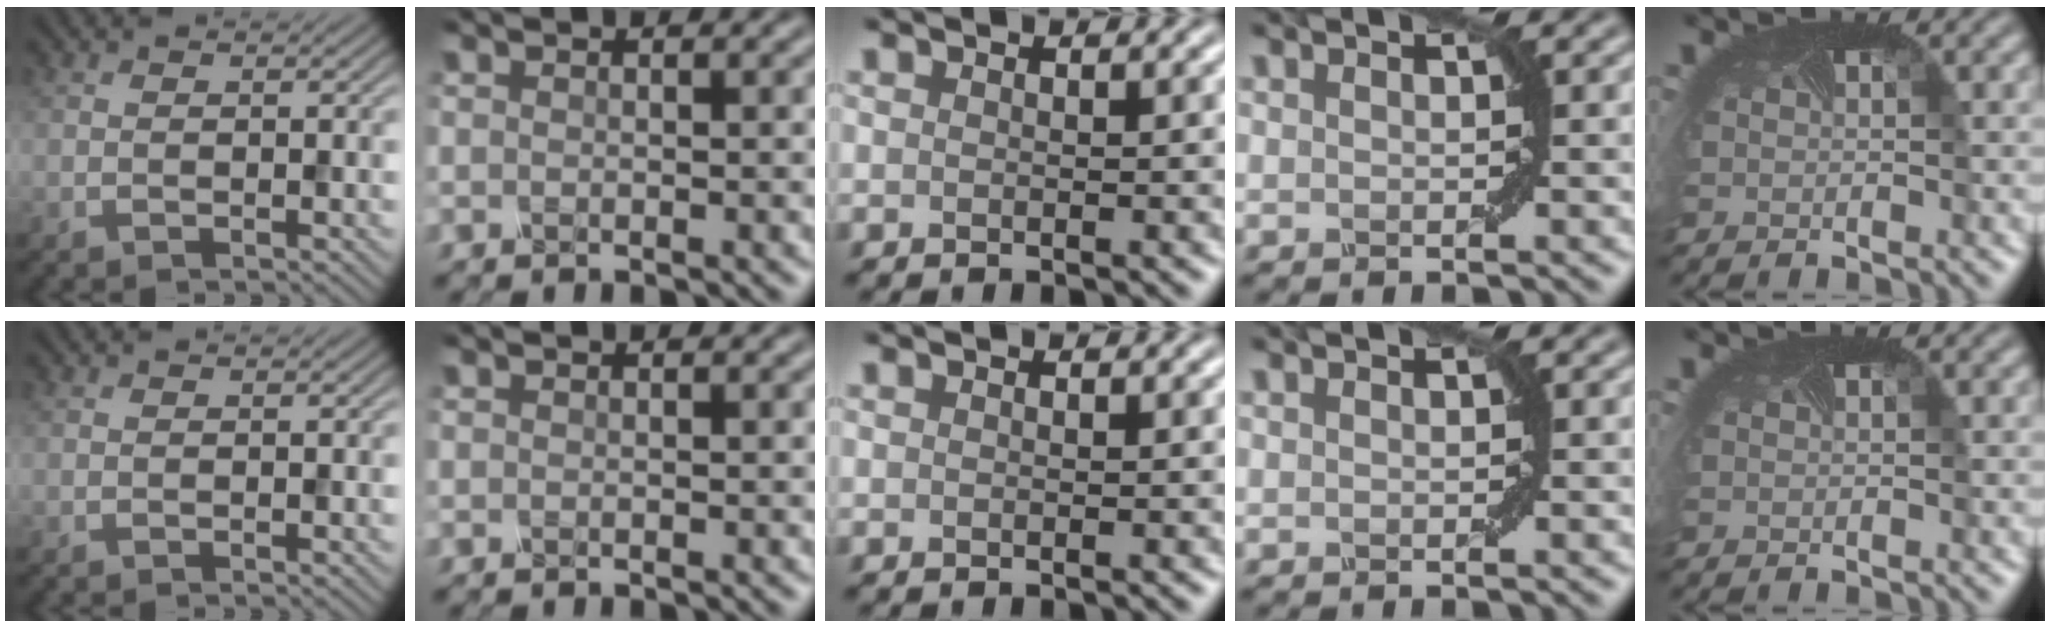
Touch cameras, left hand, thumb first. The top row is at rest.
{}